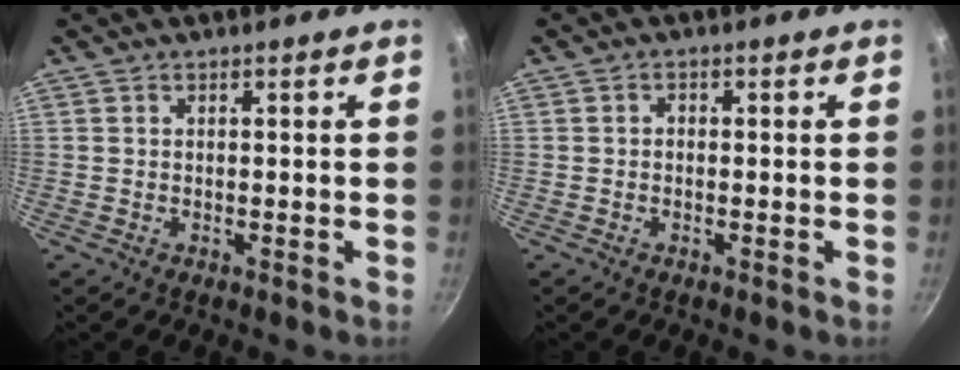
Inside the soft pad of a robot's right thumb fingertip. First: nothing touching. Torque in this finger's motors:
{"motor_torque": [-0.28, -0.06, 0.19, -0.17, 0.01]}